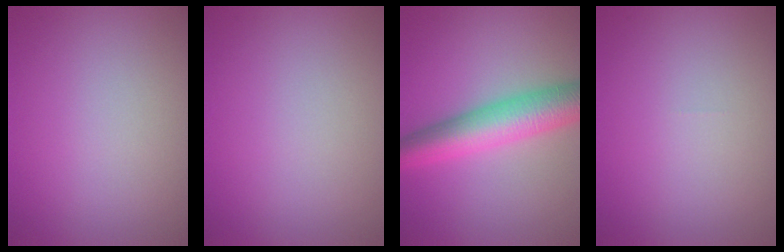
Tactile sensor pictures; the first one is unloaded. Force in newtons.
{"total": 0.0}
{"total": 6.8, "press": 6.8, "slide": 0.2}
{"total": 0.0}